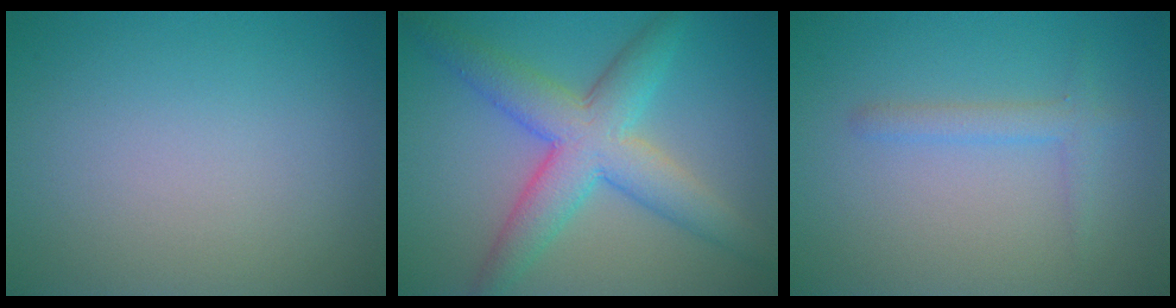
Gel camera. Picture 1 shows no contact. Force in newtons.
{"total": 6.8, "press": 6.8, "slide": 0.1}
{"total": 1.7, "press": 1.7, "slide": 0.1}